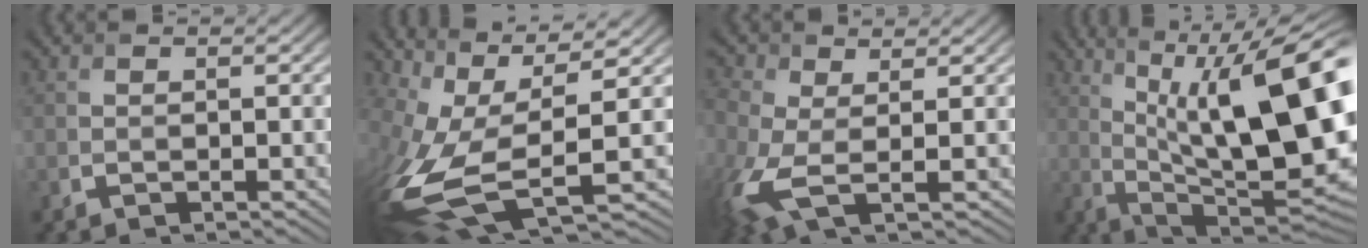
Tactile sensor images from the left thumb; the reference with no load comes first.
{"total": 14.9, "force": [-2.1, 6.0, 13.5], "torque": [-0.306, -0.032, -0.022]}
{"total": 8.4, "force": [-0.5, 4.6, 7.0], "torque": [-0.221, -0.003, -0.020]}
{"total": 18.0, "force": [3.5, 6.4, 16.4], "torque": [-0.244, 0.023, 0.065]}